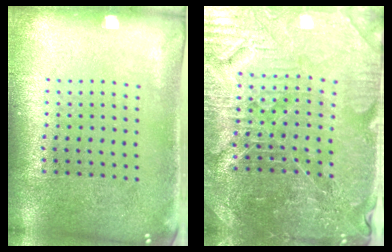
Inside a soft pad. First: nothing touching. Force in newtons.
{"total": 4.9, "press": 4.6, "slide": 1.5}